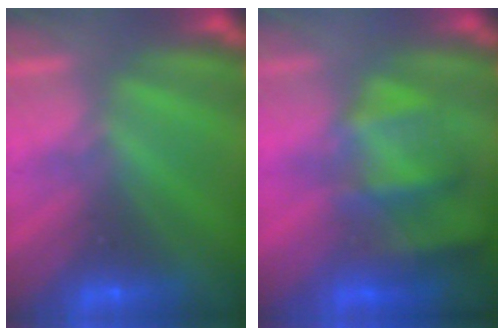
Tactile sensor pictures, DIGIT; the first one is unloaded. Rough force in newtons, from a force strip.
{"total": 4.7}